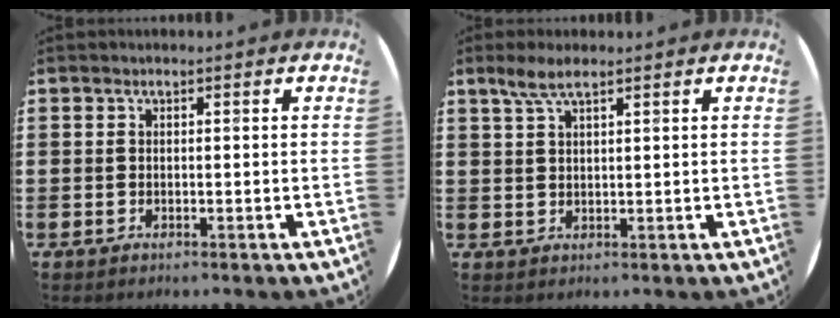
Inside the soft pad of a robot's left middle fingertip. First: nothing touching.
{"total": 3.4, "force": [2.4, 0.7, 2.3], "torque": [-0.049, 0.005, 0.043]}